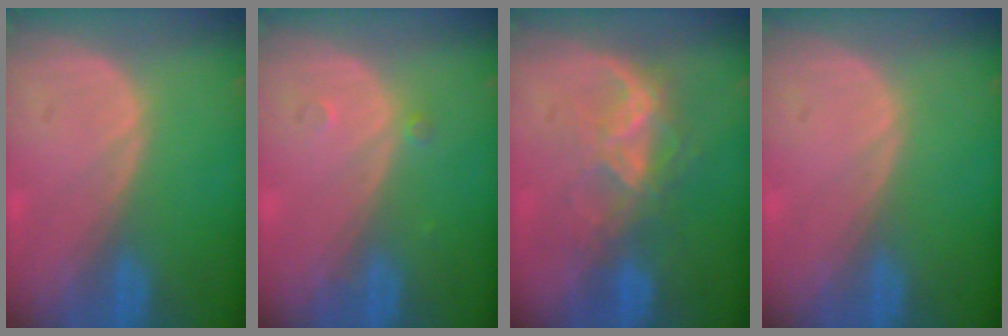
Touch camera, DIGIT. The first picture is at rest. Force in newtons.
{"total": 0.8, "press": 0.8, "slide": 0.1}
{"total": 6.7, "press": 6.0, "slide": 3.0}
{"total": 0.0}